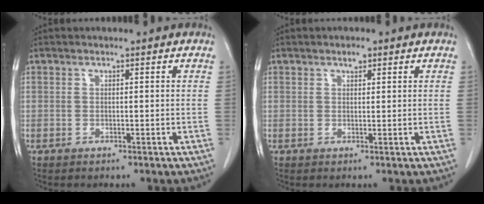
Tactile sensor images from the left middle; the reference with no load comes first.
{"total": 1.2, "force": [0.9, 0.5, 0.7], "torque": [-0.014, 0.000, 0.014]}